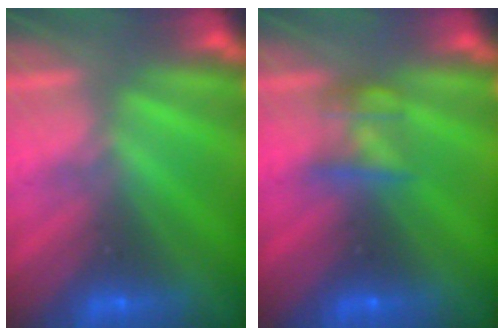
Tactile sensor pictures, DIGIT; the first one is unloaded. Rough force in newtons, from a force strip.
{"total": 3.1}